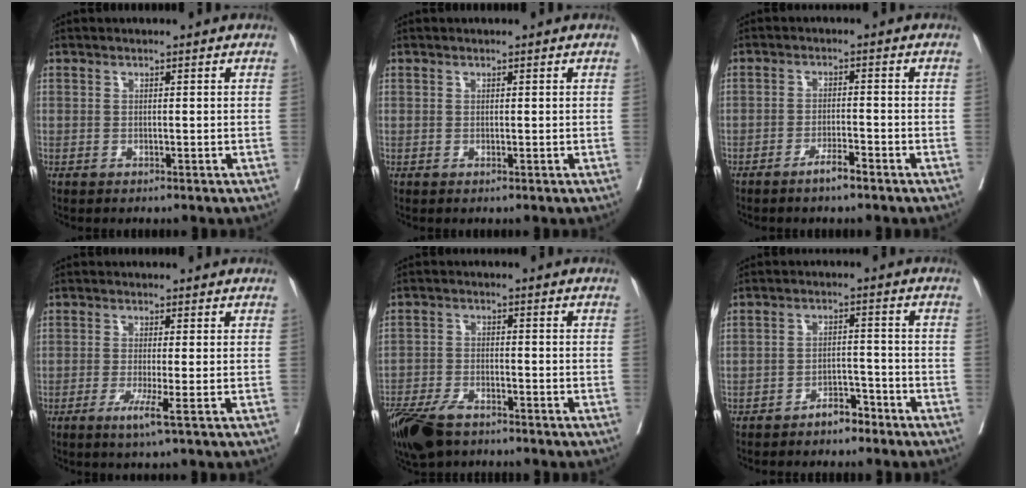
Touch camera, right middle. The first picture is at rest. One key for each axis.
{"total": 0.0}
{"total": 3.1, "fx": -2.3, "fy": 0.0, "fz": 2.1, "tx": -0.041, "ty": -0.003, "tz": -0.041}
{"total": 3.4, "fx": -1.4, "fy": -0.6, "fz": 3.1, "tx": -0.059, "ty": -0.012, "tz": -0.027}
{"total": 9.1, "fx": -6.7, "fy": 3.4, "fz": 5.0, "tx": -0.098, "ty": -0.016, "tz": -0.123}
{"total": 3.7, "fx": -3.0, "fy": 1.3, "fz": 1.7, "tx": -0.025, "ty": 0.006, "tz": -0.050}